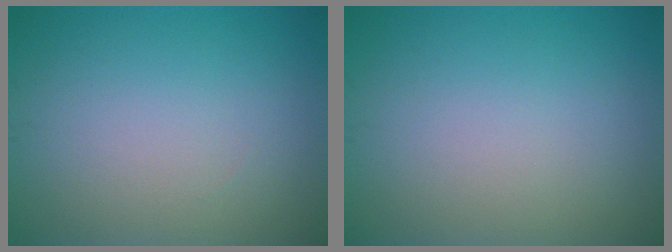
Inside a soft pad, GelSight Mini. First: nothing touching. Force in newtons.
{"total": 0.0}